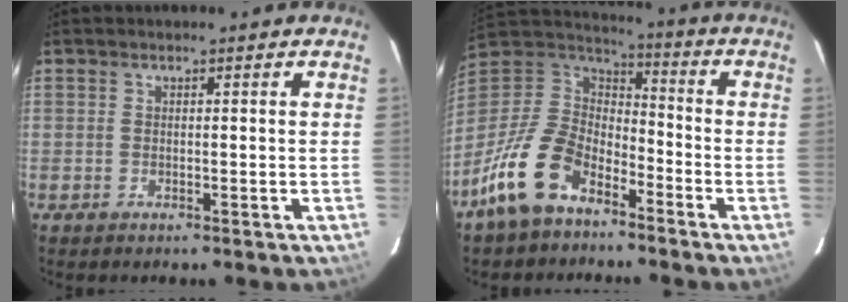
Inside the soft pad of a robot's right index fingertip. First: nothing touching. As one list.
[{"total": 16.8, "force": [-10.1, 9.8, 9.3], "torque": [-0.213, 0.001, -0.186]}]